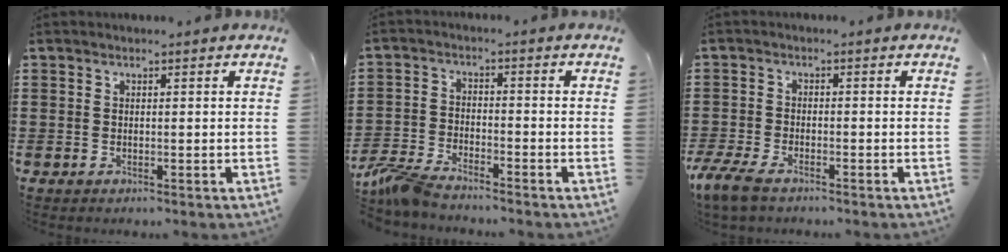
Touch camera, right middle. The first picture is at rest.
{"total": 5.0, "force": [-4.5, 0.6, 2.0], "torque": [-0.068, -0.010, -0.095]}
{"total": 3.9, "force": [-3.0, 1.0, 2.3], "torque": [-0.077, -0.010, -0.066]}